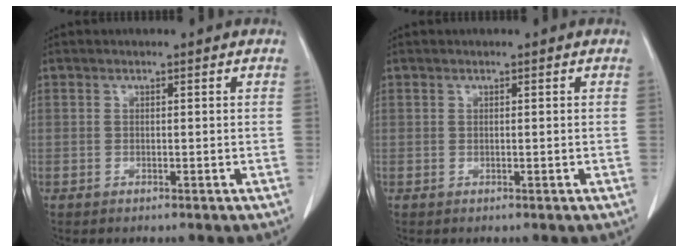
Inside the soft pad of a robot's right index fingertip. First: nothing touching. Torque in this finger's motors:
{"motor_torque": [0.00, 0.00, 0.02, 0.00]}